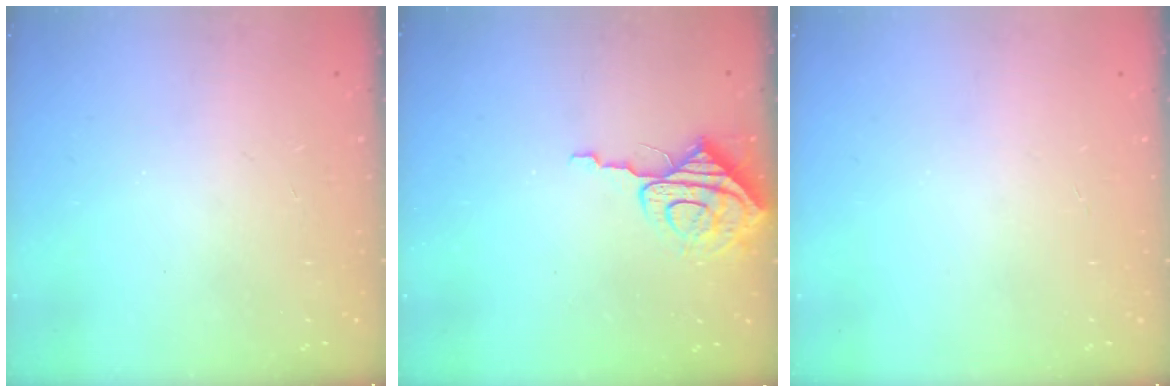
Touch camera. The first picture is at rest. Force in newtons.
{"total": 8.5, "press": 8.4, "slide": 1.0}
{"total": 0.0}